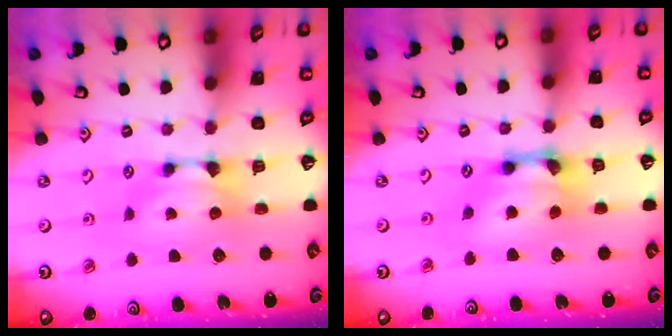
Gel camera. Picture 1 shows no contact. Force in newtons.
{"total": 5.5, "press": 4.5, "slide": 3.1}